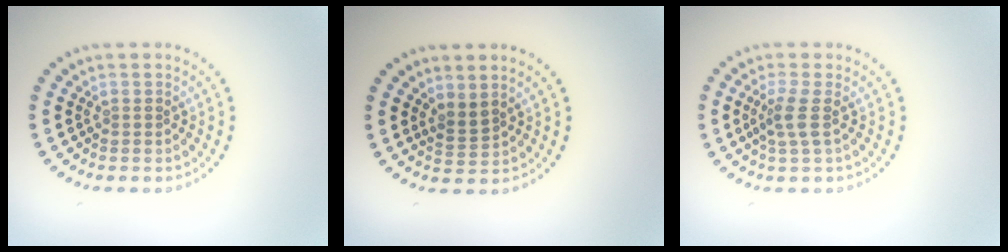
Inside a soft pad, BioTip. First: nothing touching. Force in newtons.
{"total": 1.7, "press": 1.3, "slide": 1.1}
{"total": 2.0, "press": 1.6, "slide": 1.3}